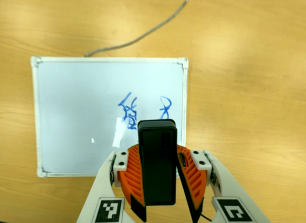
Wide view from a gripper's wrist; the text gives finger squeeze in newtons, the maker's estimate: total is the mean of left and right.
{"total": 8.6, "left": 8.9, "right": 8.2}